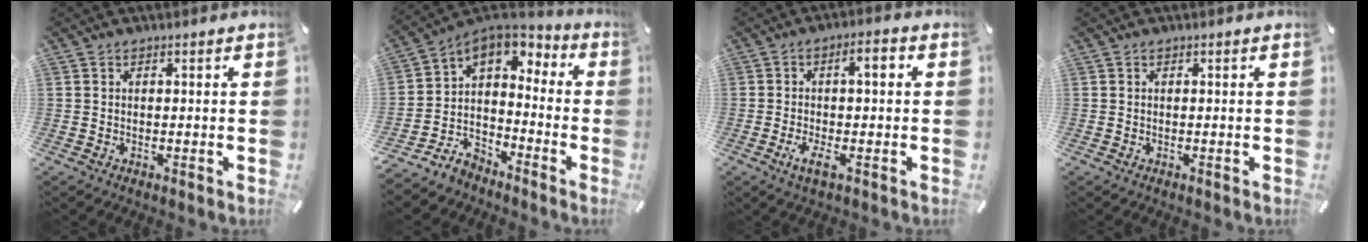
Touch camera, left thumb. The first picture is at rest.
{"total": 7.0, "force": [-2.2, 6.3, 2.2], "torque": [-0.052, 0.005, -0.036]}
{"total": 7.5, "force": [-0.7, 2.1, 7.2], "torque": [-0.123, -0.002, -0.020]}
{"total": 0.0}